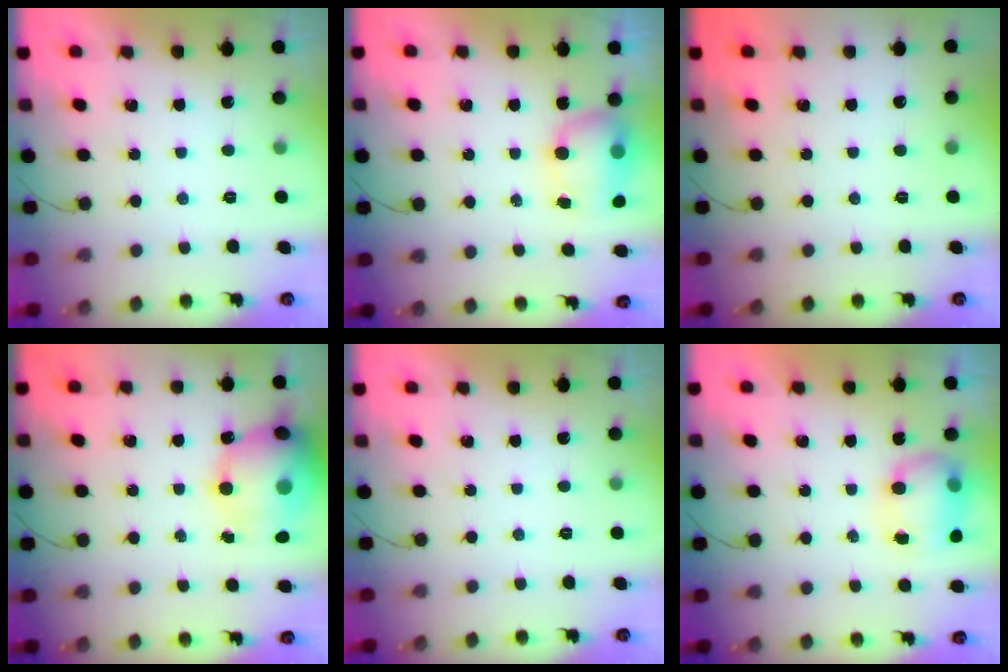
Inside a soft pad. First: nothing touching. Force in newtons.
{"total": 7.4, "press": 7.3, "slide": 1.1}
{"total": 0.0}
{"total": 16.7, "press": 16.5, "slide": 2.8}
{"total": 0.0}
{"total": 8.6, "press": 8.5, "slide": 0.7}